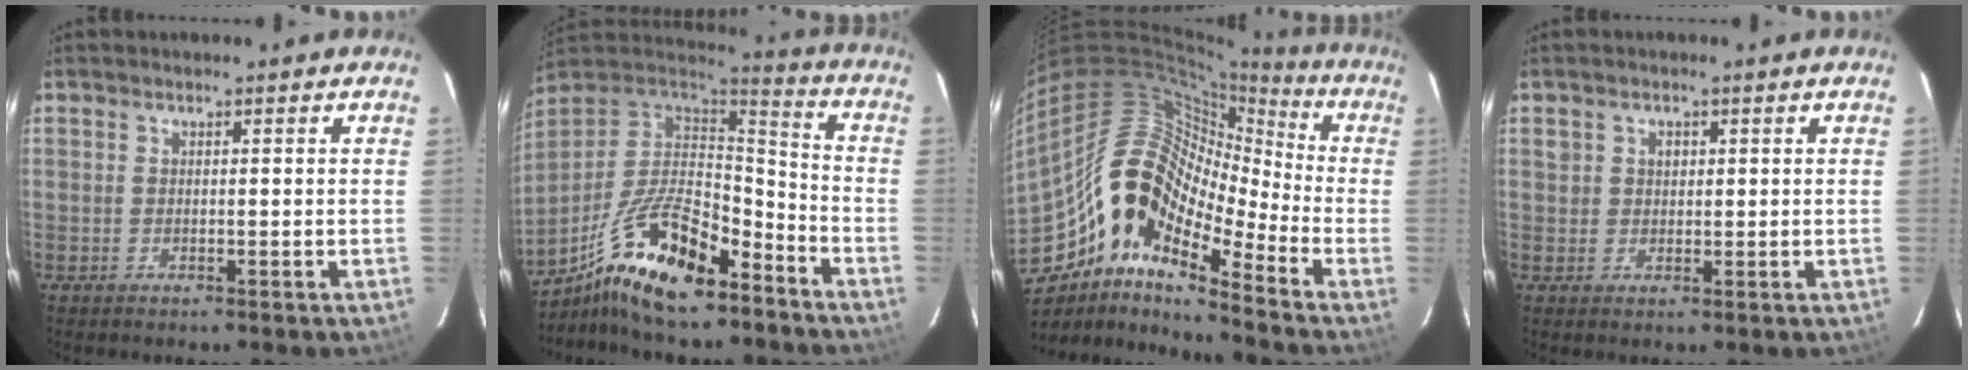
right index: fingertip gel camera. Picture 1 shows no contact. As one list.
[{"total": 18.7, "force": [-12.0, 6.6, 12.8], "torque": [-0.259, -0.012, -0.216]}, {"total": 16.7, "force": [-9.3, 7.3, 11.8], "torque": [-0.191, -0.001, -0.192]}, {"total": 1.9, "force": [0.5, 1.8, 0.6], "torque": [-0.007, 0.006, 0.010]}]